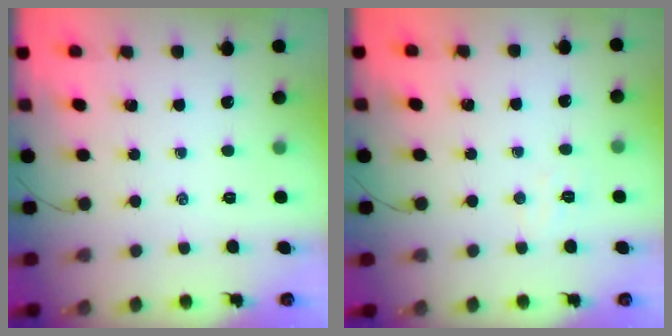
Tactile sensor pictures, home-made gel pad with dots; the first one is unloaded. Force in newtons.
{"total": 3.6, "press": 3.5, "slide": 0.8}